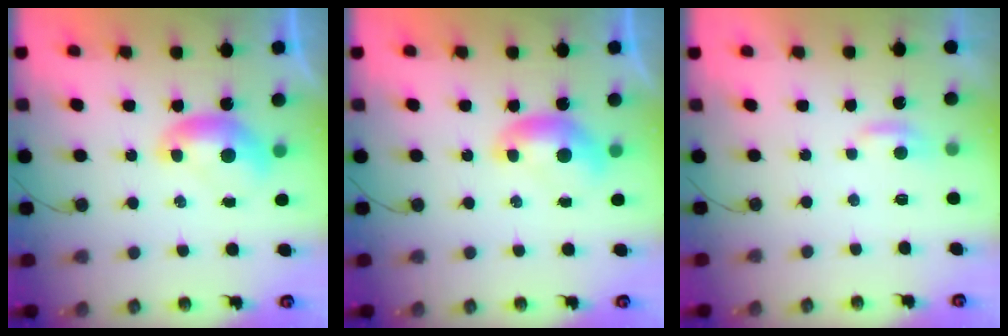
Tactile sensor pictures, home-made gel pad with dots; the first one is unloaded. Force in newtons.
{"total": 0.0}
{"total": 2.2, "press": 2.2, "slide": 0.3}